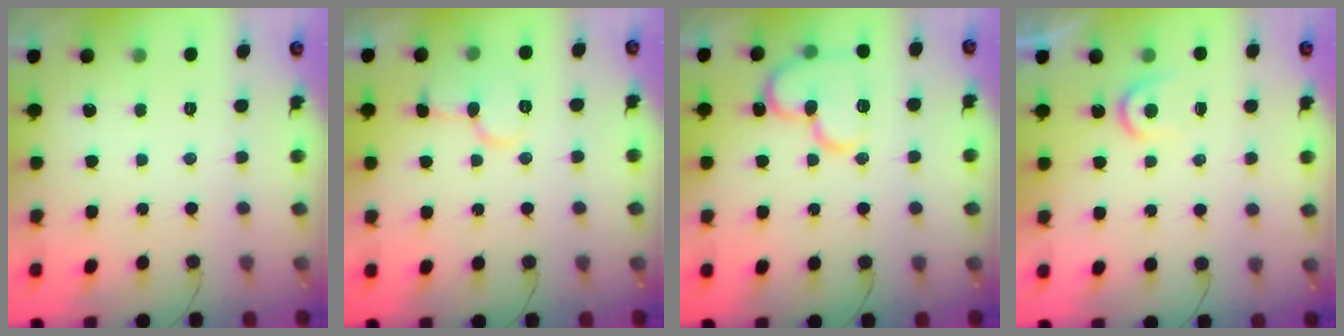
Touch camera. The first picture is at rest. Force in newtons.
{"total": 8.0, "press": 8.0, "slide": 0.6}
{"total": 14.3, "press": 14.2, "slide": 1.5}
{"total": 3.6, "press": 3.6, "slide": 0.4}